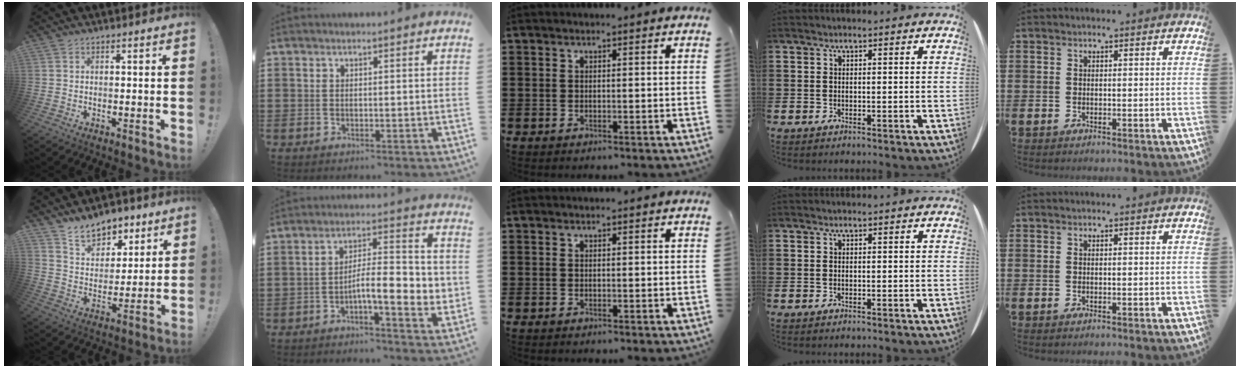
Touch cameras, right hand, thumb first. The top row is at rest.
{"thumb": {"total": 11.1, "force": [8.9, 6.0, 2.7], "torque": [-0.046, -0.065, 0.173]}, "index": {"total": 7.8, "force": [-1.8, 2.4, 7.2], "torque": [-0.109, -0.007, -0.035]}}